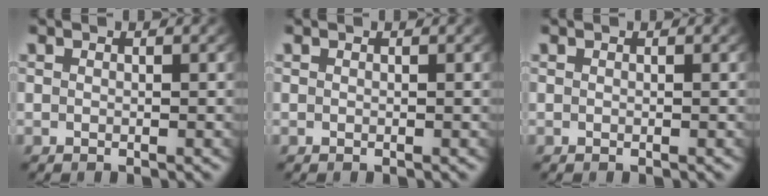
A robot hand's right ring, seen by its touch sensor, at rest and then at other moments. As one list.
[{"total": 0.0}, {"total": 0.0}]